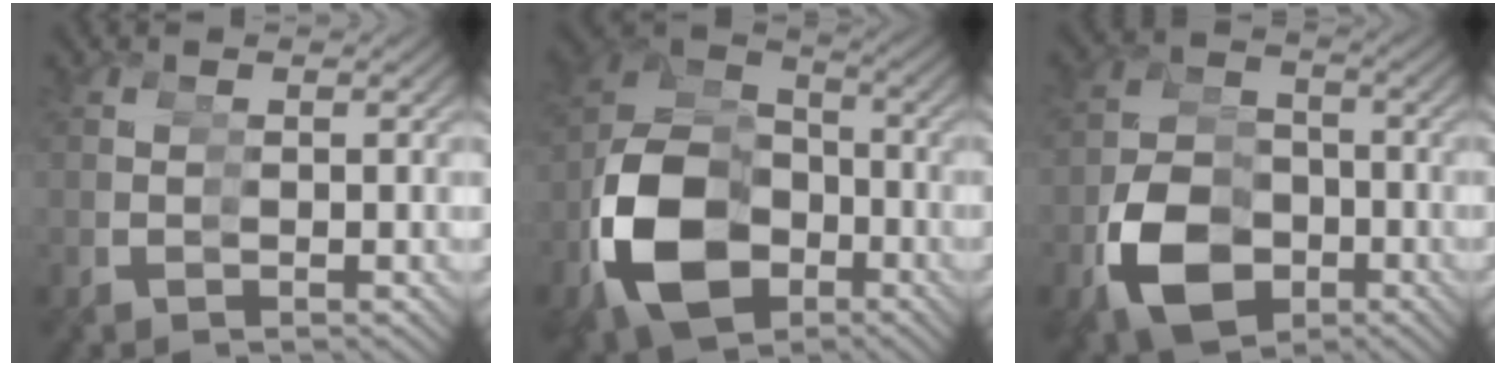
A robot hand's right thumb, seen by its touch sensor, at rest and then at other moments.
{"total": 13.9, "force": [-2.8, 10.2, 8.9], "torque": [-0.209, -0.044, -0.020]}
{"total": 10.2, "force": [-3.1, 8.1, 5.2], "torque": [-0.102, -0.037, -0.037]}